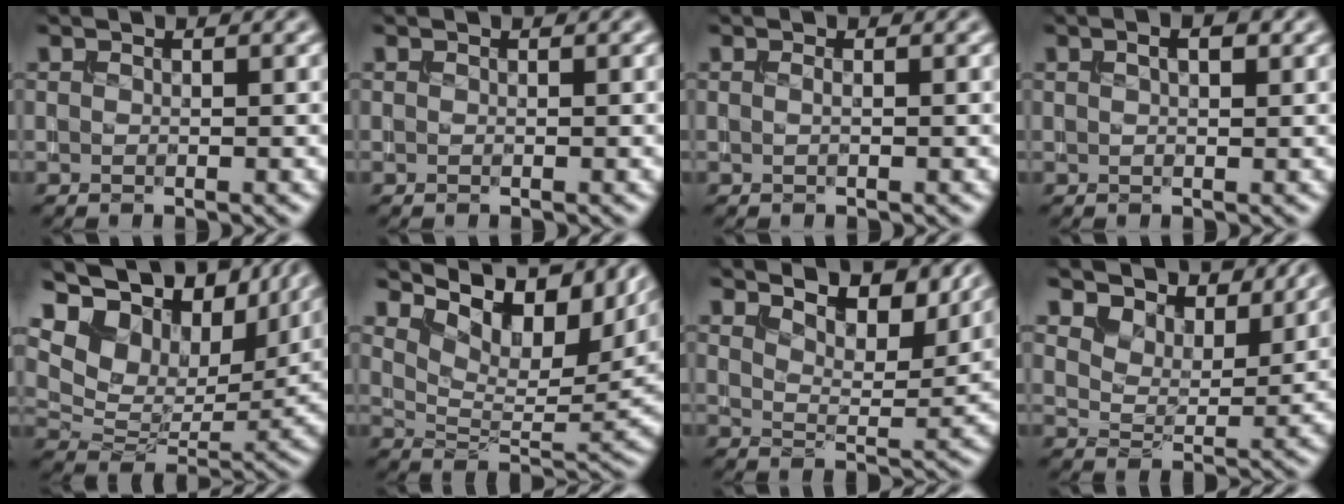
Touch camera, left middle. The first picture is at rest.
{"total": 0.0}
{"total": 0.0}
{"total": 2.1, "force": [0.9, 0.9, 1.7], "torque": [-0.014, -0.002, 0.015]}
{"total": 15.2, "force": [9.0, 9.1, 8.2], "torque": [-0.185, 0.042, 0.153]}
{"total": 11.4, "force": [7.5, 4.6, 7.3], "torque": [-0.113, 0.007, 0.135]}
{"total": 6.1, "force": [5.1, 1.6, 2.9], "torque": [-0.051, 0.003, 0.069]}
{"total": 6.1, "force": [5.4, 2.2, 2.0], "torque": [-0.047, -0.006, 0.088]}